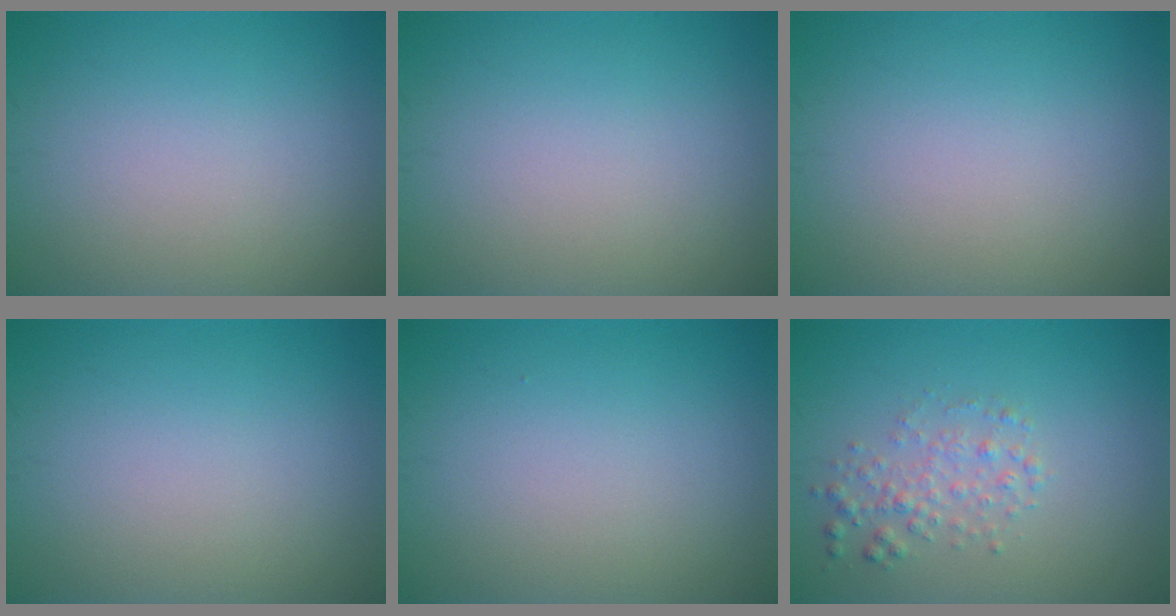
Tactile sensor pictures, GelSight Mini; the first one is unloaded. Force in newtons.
{"total": 0.0}
{"total": 0.0}
{"total": 0.0}
{"total": 0.0}
{"total": 2.1, "press": 2.1, "slide": 0.0}